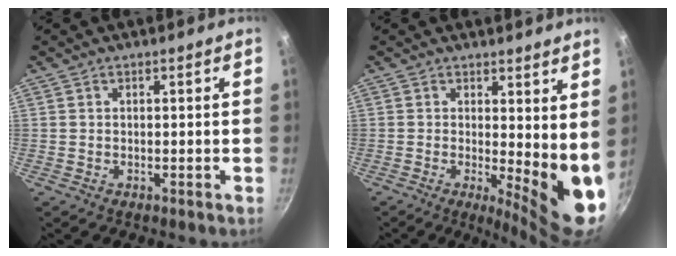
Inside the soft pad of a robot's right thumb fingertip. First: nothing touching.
{"total": 10.4, "force": [1.2, 3.5, 9.7], "torque": [-0.111, -0.032, 0.020]}